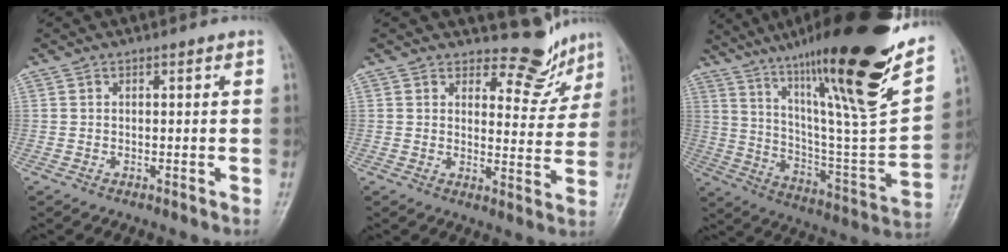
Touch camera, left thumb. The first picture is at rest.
{"total": 7.3, "force": [6.6, 2.9, 0.7], "torque": [0.020, -0.065, 0.084]}
{"total": 34.9, "force": [21.1, 5.8, 27.1], "torque": [-0.390, -0.057, 0.344]}